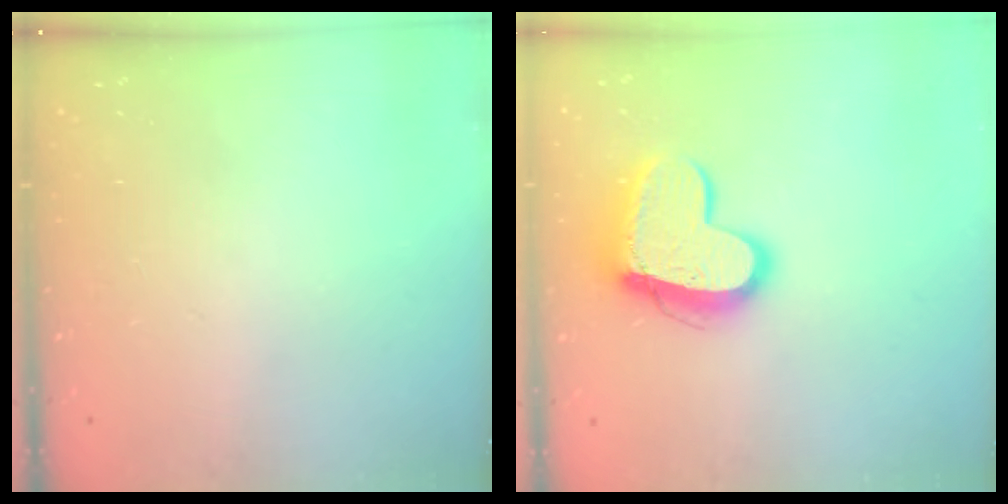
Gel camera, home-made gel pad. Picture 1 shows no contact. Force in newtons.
{"total": 14.7, "press": 14.7, "slide": 1.3}